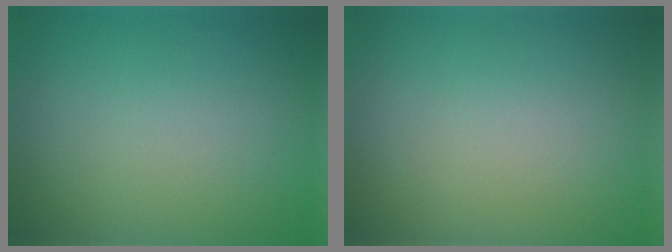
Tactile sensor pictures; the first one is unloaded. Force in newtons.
{"total": 0.0}